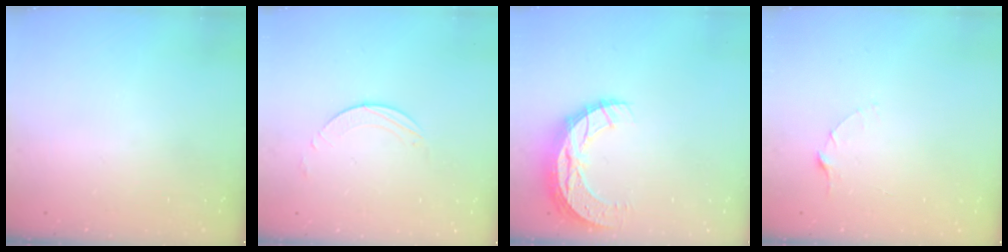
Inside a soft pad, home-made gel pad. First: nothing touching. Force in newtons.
{"total": 3.2, "press": 3.2, "slide": 0.3}
{"total": 11.7, "press": 11.6, "slide": 0.8}
{"total": 2.5, "press": 2.5, "slide": 0.3}